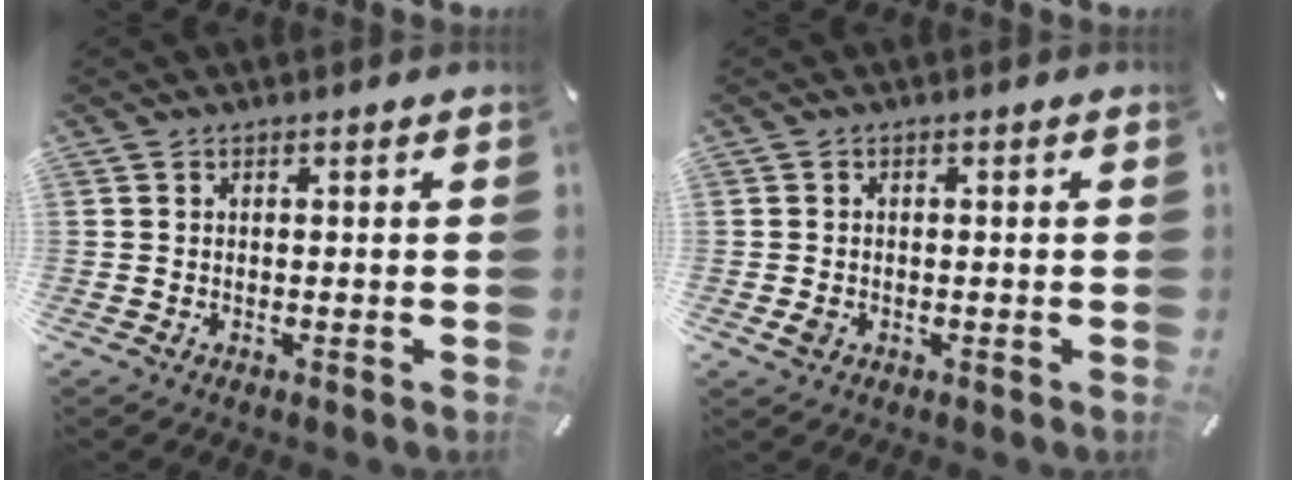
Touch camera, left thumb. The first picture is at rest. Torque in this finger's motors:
{"motor_torque": [0.20, 0.33, 0.05, -0.01, 0.01]}